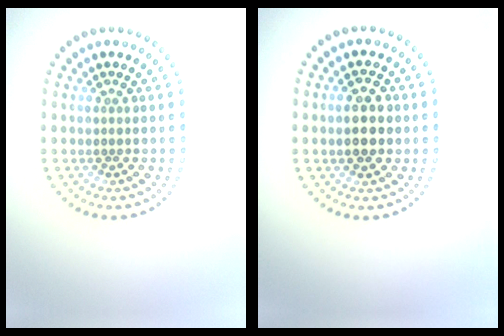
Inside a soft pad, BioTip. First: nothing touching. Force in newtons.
{"total": 4.0, "press": 4.0, "slide": 0.4}